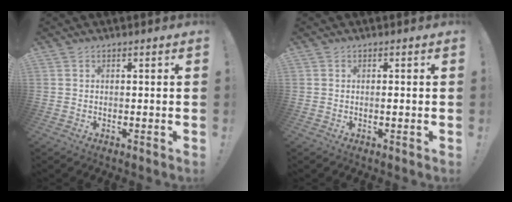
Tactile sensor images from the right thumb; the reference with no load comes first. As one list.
[{"total": 0.7, "force": [-0.4, 0.1, 0.6], "torque": [-0.009, 0.000, -0.008]}]